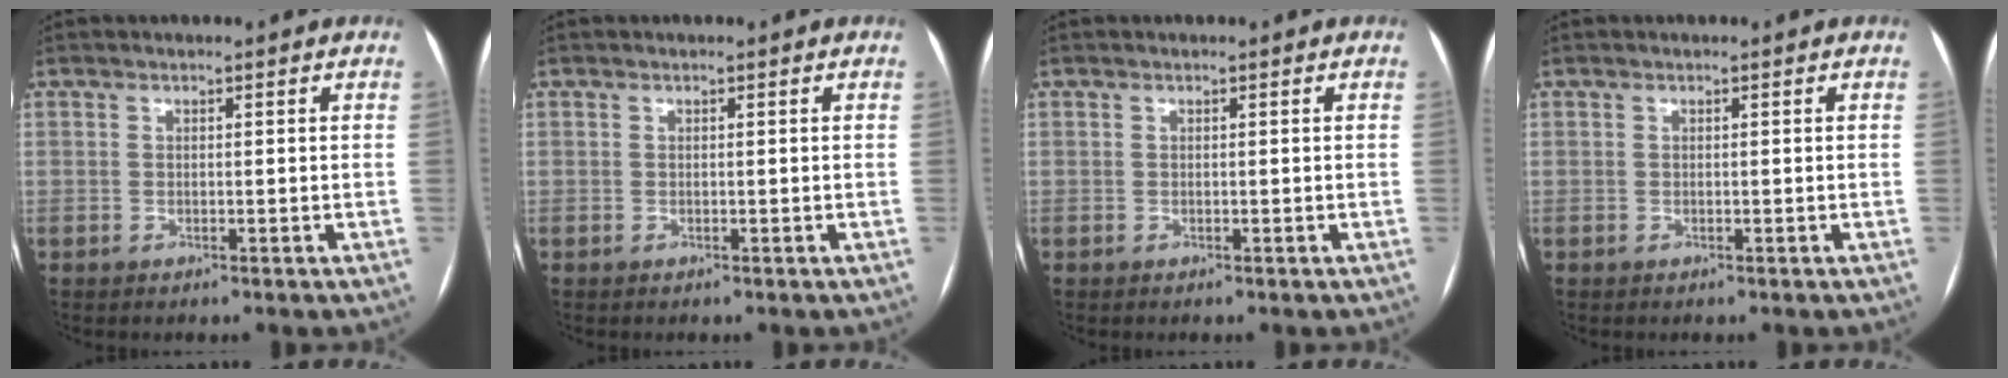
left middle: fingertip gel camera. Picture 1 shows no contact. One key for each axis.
{"total": 0.0}
{"total": 0.0}
{"total": 0.0}